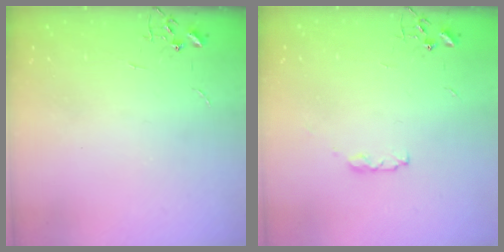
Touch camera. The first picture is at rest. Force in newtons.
{"total": 3.4, "press": 3.4, "slide": 0.5}